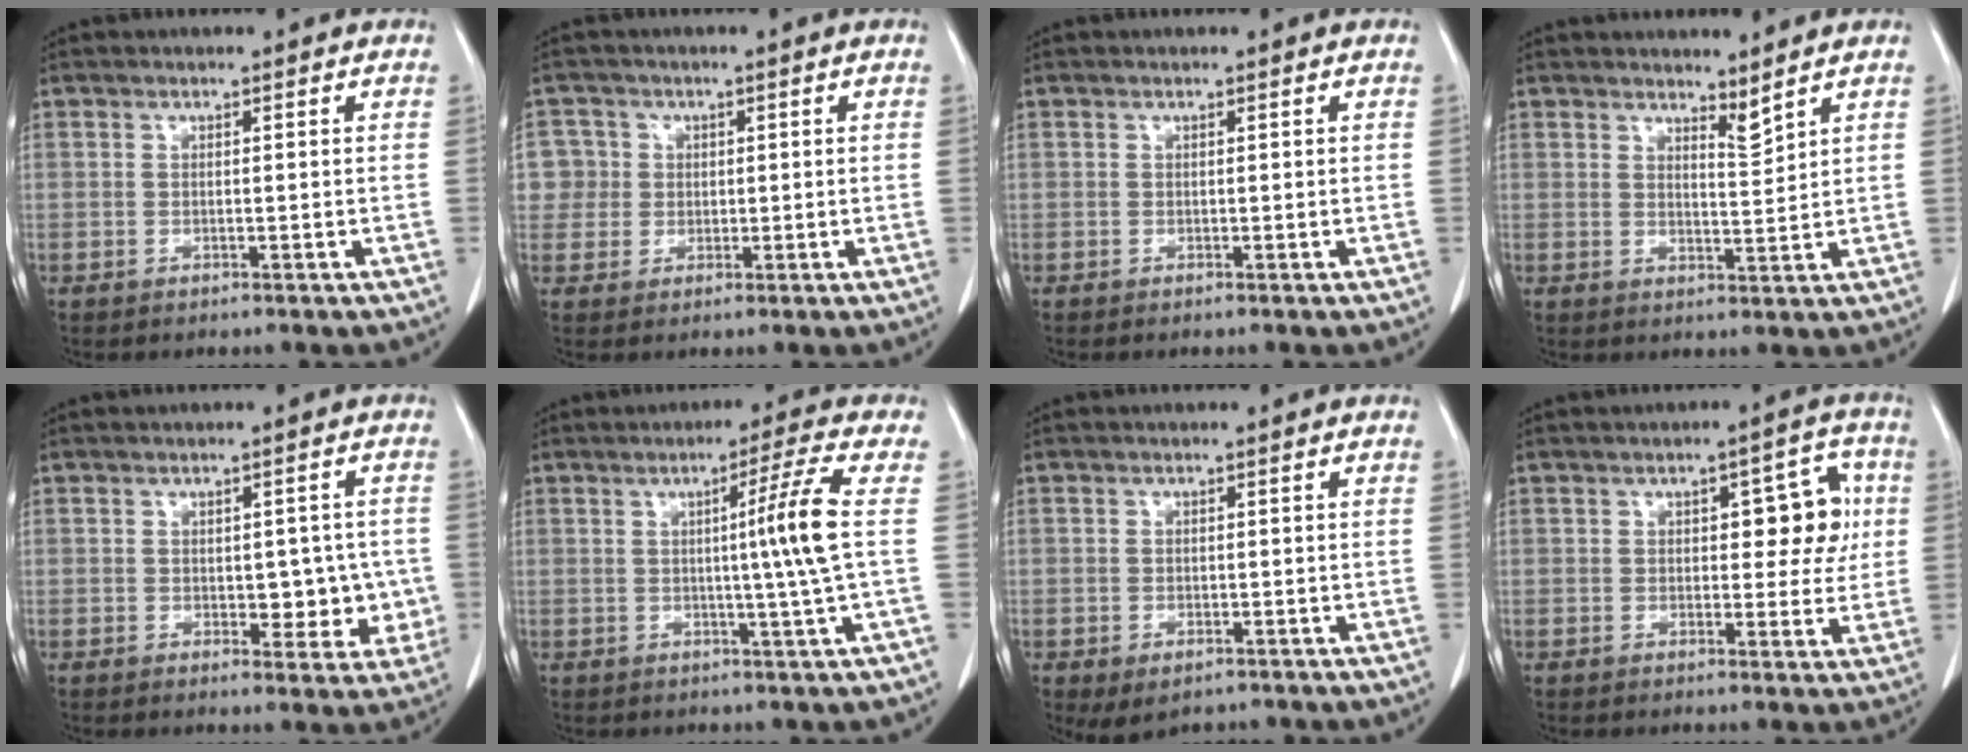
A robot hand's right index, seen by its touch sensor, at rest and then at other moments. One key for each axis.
{"total": 5.3, "fx": 0.9, "fy": 5.2, "fz": 0.1, "tx": 0.009, "ty": 0.016, "tz": 0.019}
{"total": 0.0}
{"total": 2.5, "fx": 2.3, "fy": 0.1, "fz": 0.9, "tx": -0.018, "ty": -0.012, "tz": 0.044}
{"total": 6.2, "fx": -0.7, "fy": 3.6, "fz": 5.0, "tx": -0.043, "ty": 0.009, "tz": -0.001}
{"total": 6.9, "fx": 0.4, "fy": -2.5, "fz": 6.4, "tx": -0.102, "ty": -0.004, "tz": 0.009}
{"total": 3.6, "fx": -2.1, "fy": 1.9, "fz": 2.2, "tx": -0.039, "ty": -0.007, "tz": -0.022}
{"total": 7.1, "fx": 1.2, "fy": 3.3, "fz": 6.2, "tx": -0.066, "ty": 0.024, "tz": 0.018}